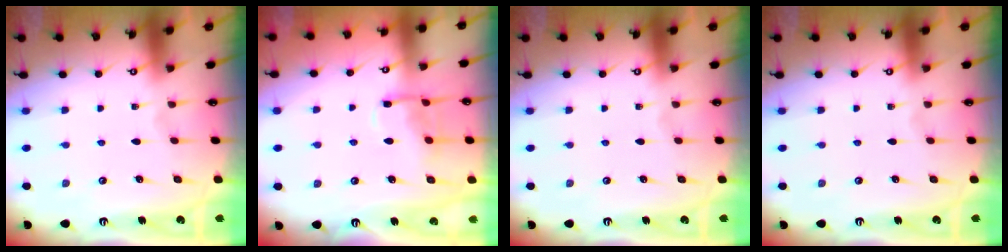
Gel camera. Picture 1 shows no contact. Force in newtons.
{"total": 8.8, "press": 8.8, "slide": 0.8}
{"total": 0.0}
{"total": 0.0}